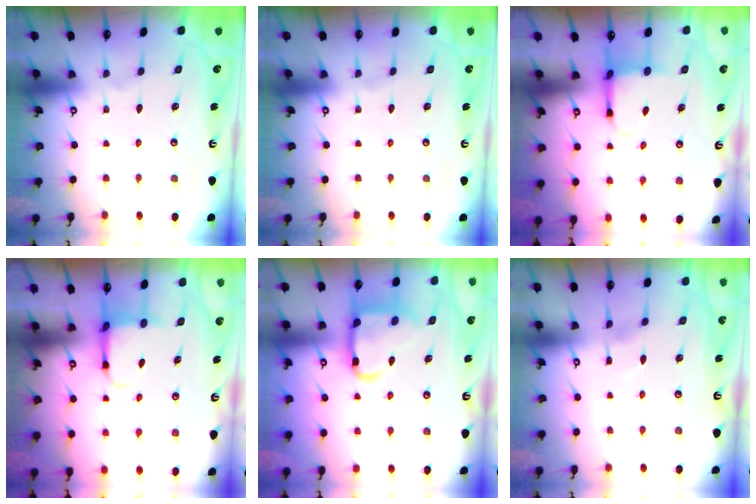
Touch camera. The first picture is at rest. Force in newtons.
{"total": 0.0}
{"total": 4.0, "press": 3.8, "slide": 1.2}
{"total": 3.9, "press": 3.7, "slide": 1.2}
{"total": 14.5, "press": 14.4, "slide": 1.5}
{"total": 4.4, "press": 4.3, "slide": 0.6}